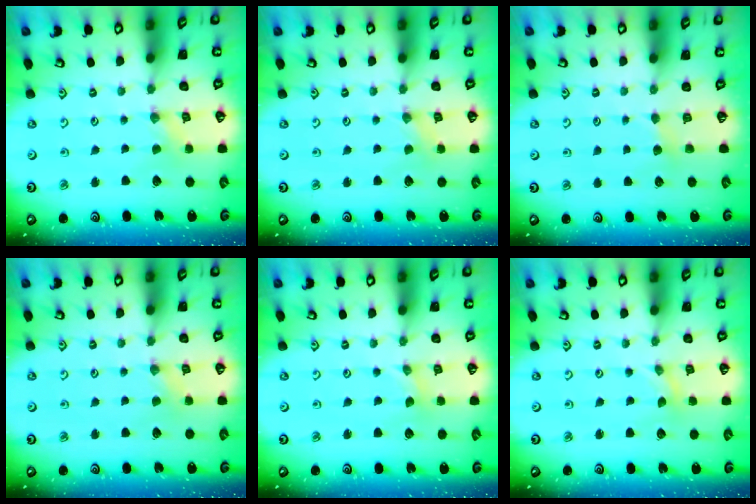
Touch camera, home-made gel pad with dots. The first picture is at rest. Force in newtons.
{"total": 0.0}
{"total": 3.2, "press": 3.1, "slide": 0.5}
{"total": 1.5, "press": 1.5, "slide": 0.3}
{"total": 0.0}
{"total": 0.0}